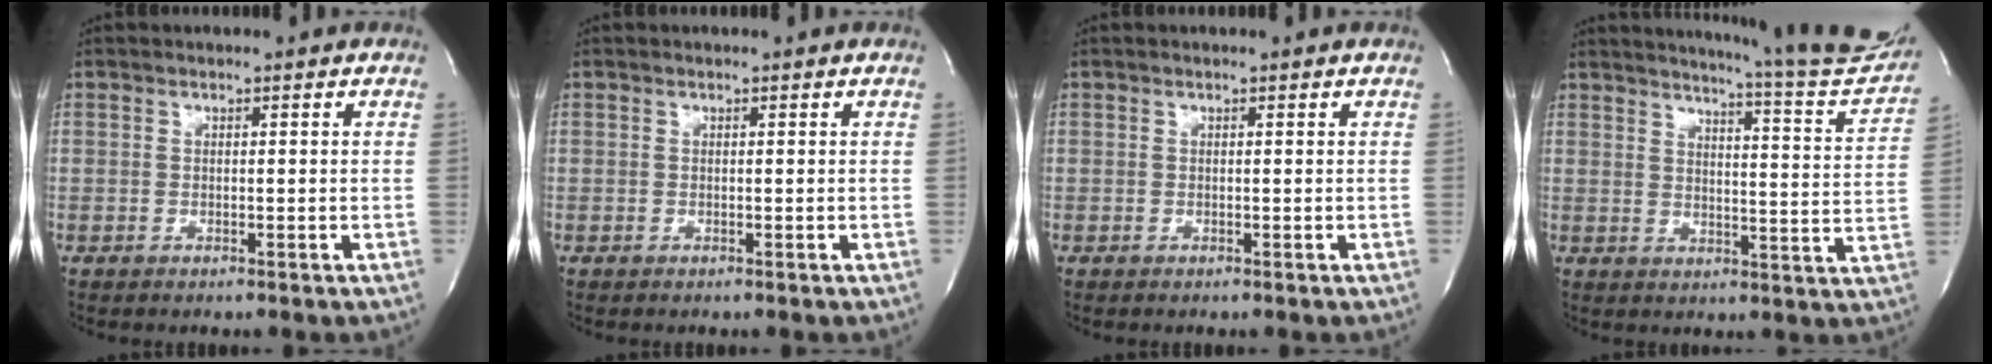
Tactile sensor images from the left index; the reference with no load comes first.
{"total": 0.0}
{"total": 0.0}
{"total": 18.8, "force": [17.6, -0.2, 6.5], "torque": [-0.095, -0.091, 0.204]}